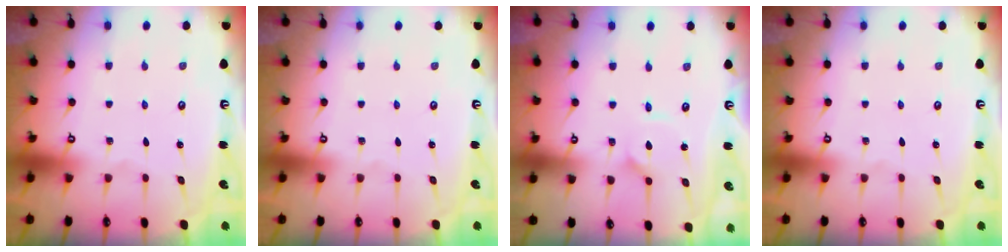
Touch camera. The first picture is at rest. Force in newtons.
{"total": 0.0}
{"total": 2.6, "press": 2.6, "slide": 0.4}
{"total": 0.0}